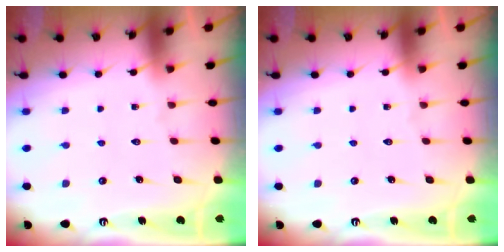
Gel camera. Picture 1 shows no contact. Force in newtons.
{"total": 0.0}